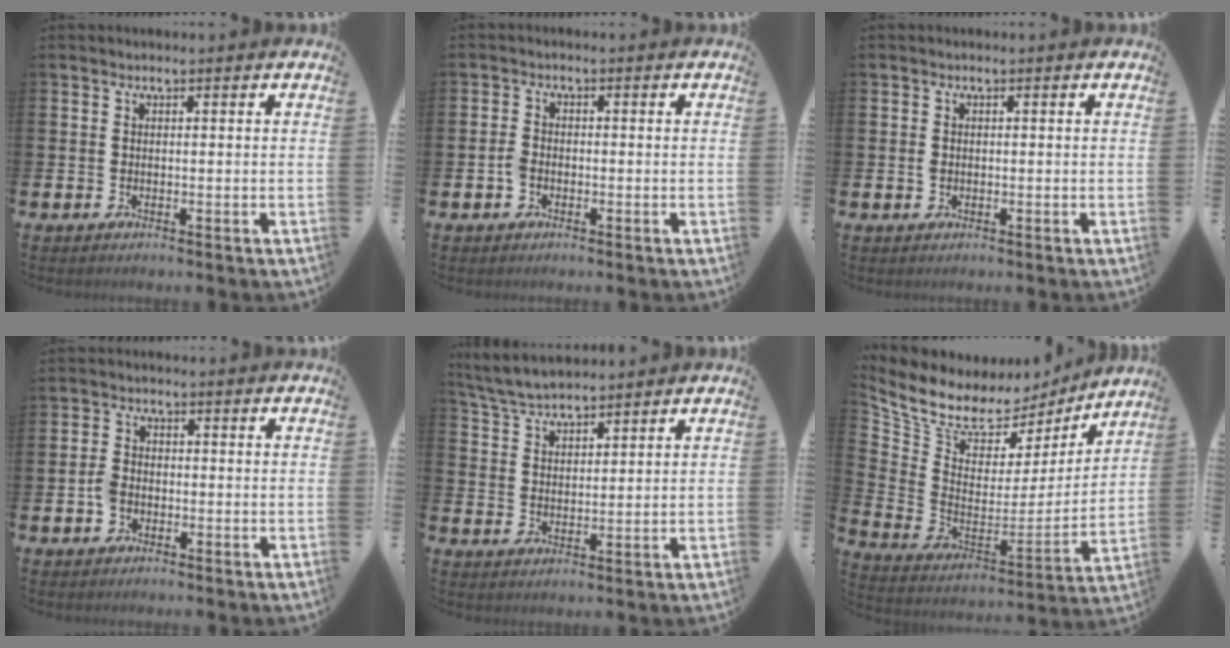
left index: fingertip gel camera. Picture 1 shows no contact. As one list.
[{"total": 2.0, "force": [-0.7, 1.5, 1.1], "torque": [-0.022, 0.006, -0.014]}, {"total": 0.8, "force": [0.0, 0.7, 0.4], "torque": [-0.009, 0.007, -0.002]}, {"total": 2.6, "force": [-0.8, 2.0, 1.3], "torque": [-0.025, 0.006, -0.016]}, {"total": 5.1, "force": [5.0, 0.7, 0.9], "torque": [-0.041, -0.018, 0.092]}, {"total": 8.9, "force": [7.7, 4.0, 2.0], "torque": [-0.095, -0.051, 0.136]}]